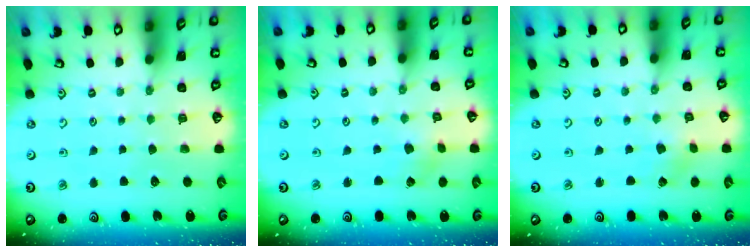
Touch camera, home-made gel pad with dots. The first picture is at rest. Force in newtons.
{"total": 1.5, "press": 1.5, "slide": 0.1}
{"total": 0.8, "press": 0.7, "slide": 0.2}